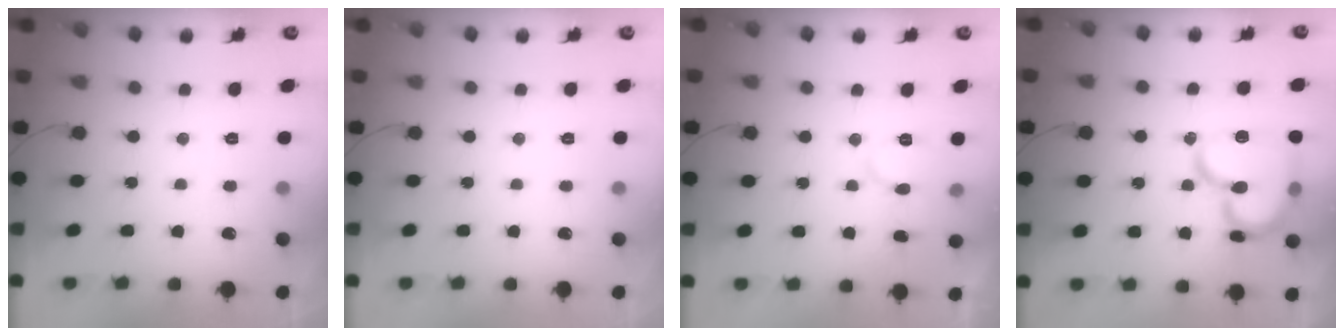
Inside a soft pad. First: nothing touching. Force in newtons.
{"total": 0.0}
{"total": 7.2, "press": 7.2, "slide": 0.8}
{"total": 20.0, "press": 19.9, "slide": 2.1}